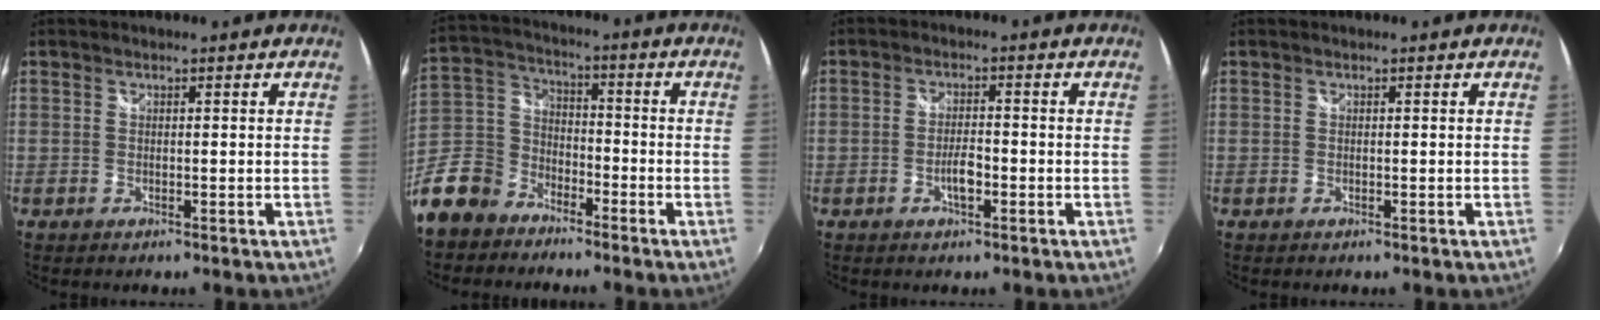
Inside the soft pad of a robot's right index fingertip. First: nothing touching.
{"total": 14.8, "force": [-9.9, 9.7, 5.3], "torque": [-0.154, 0.026, -0.190]}
{"total": 3.3, "force": [-1.5, 1.1, 2.7], "torque": [-0.055, -0.001, -0.029]}
{"total": 0.0}